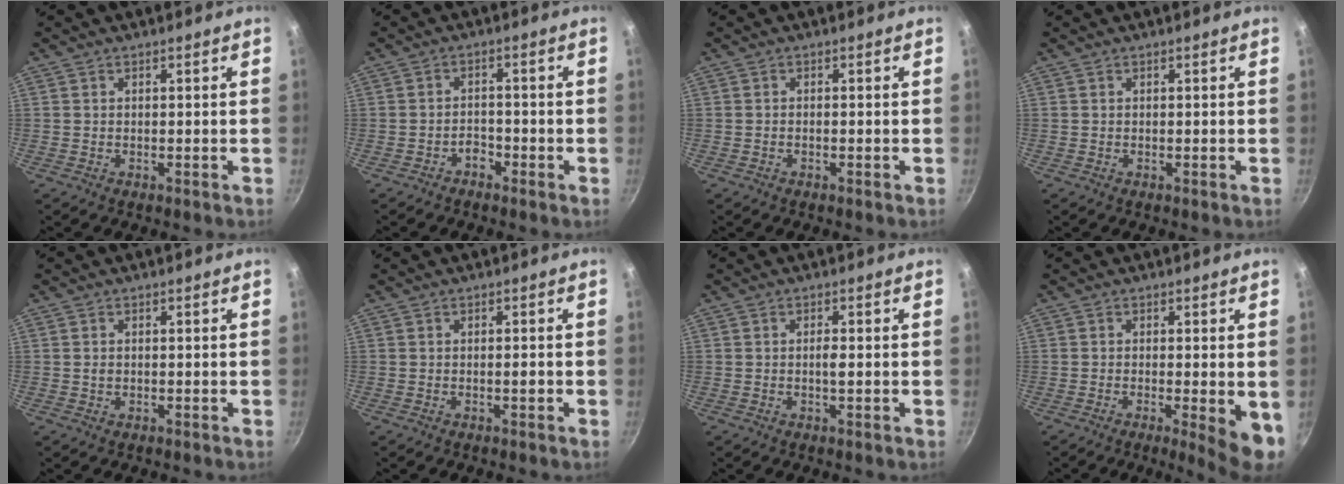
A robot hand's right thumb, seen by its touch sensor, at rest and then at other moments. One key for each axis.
{"total": 2.3, "fx": -1.7, "fy": 1.2, "fz": 0.8, "tx": -0.001, "ty": 0.023, "tz": -0.026}
{"total": 0.6, "fx": -0.3, "fy": 0.2, "fz": 0.4, "tx": -0.009, "ty": 0.005, "tz": -0.007}
{"total": 0.0}
{"total": 0.9, "fx": 0.0, "fy": 0.7, "fz": 0.6, "tx": -0.011, "ty": 0.001, "tz": 0.000}
{"total": 1.1, "fx": -0.4, "fy": 0.3, "fz": 1.0, "tx": -0.016, "ty": 0.003, "tz": -0.006}
{"total": 1.7, "fx": -0.2, "fy": 0.3, "fz": 1.6, "tx": -0.032, "ty": 0.002, "tz": -0.005}
{"total": 7.4, "fx": -1.5, "fy": 1.5, "fz": 7.1, "tx": -0.085, "ty": -0.009, "tz": -0.016}